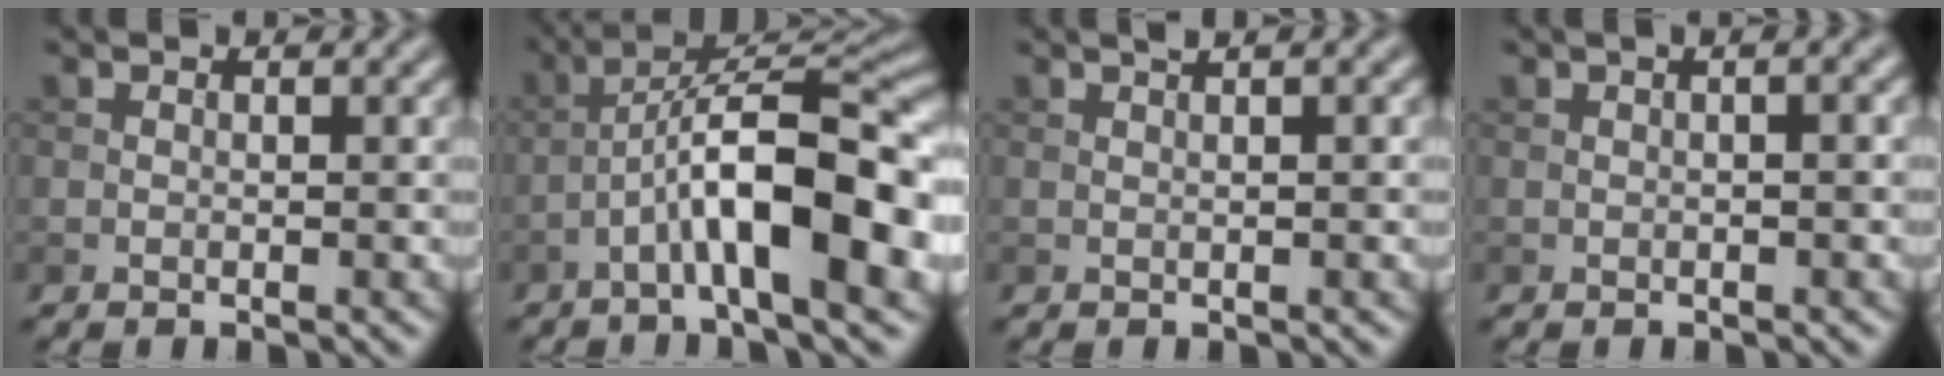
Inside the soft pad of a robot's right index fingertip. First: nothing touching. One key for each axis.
{"total": 11.0, "fx": -3.4, "fy": 2.7, "fz": 10.0, "tx": -0.162, "ty": 0.028, "tz": -0.057}
{"total": 1.8, "fx": 0.9, "fy": 0.5, "fz": 1.5, "tx": -0.017, "ty": -0.001, "tz": 0.006}
{"total": 2.7, "fx": 0.8, "fy": 0.9, "fz": 2.4, "tx": -0.019, "ty": 0.002, "tz": 0.000}